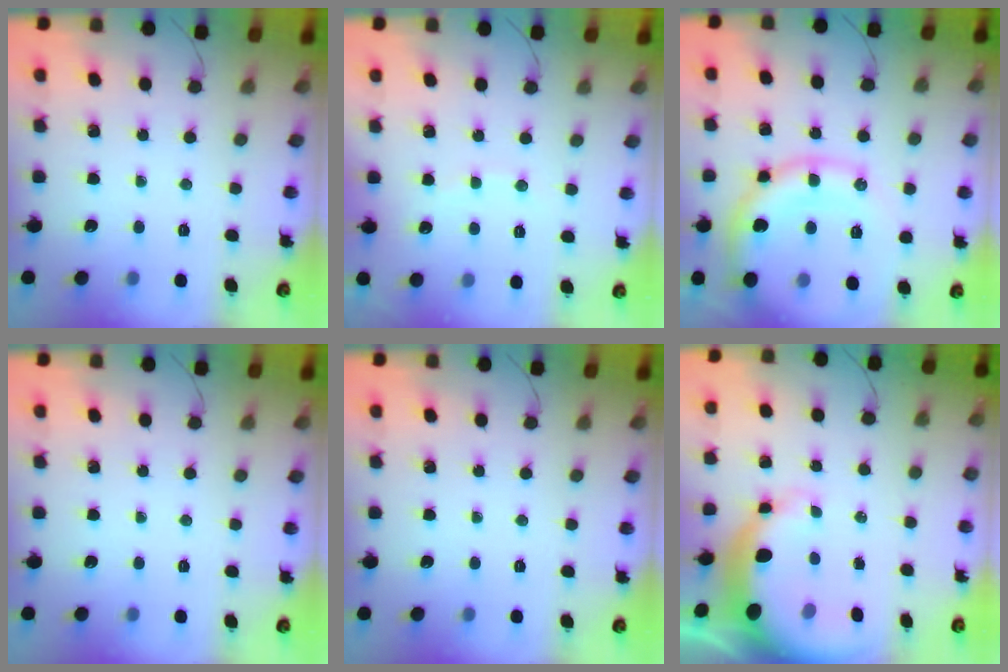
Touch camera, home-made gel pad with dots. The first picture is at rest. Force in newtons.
{"total": 5.9, "press": 5.8, "slide": 1.0}
{"total": 17.1, "press": 17.1, "slide": 0.9}
{"total": 0.0}
{"total": 0.0}
{"total": 11.3, "press": 10.9, "slide": 3.0}